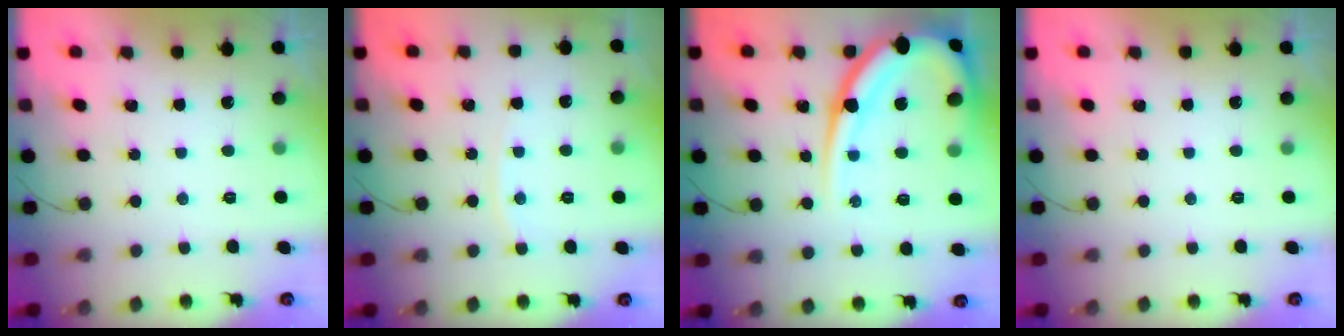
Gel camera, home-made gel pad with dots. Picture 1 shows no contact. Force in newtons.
{"total": 4.0, "press": 4.0, "slide": 0.5}
{"total": 17.7, "press": 17.6, "slide": 1.8}
{"total": 0.0}